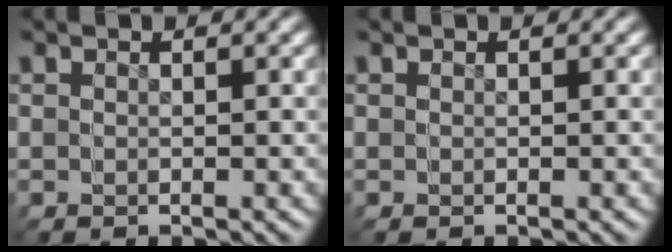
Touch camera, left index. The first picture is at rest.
{"total": 0.0}